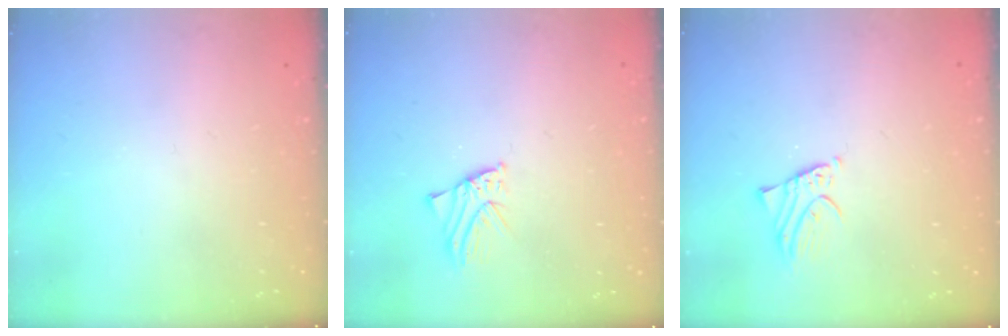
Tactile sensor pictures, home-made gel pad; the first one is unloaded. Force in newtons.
{"total": 1.8, "press": 1.8, "slide": 0.1}
{"total": 2.0, "press": 2.0, "slide": 0.3}